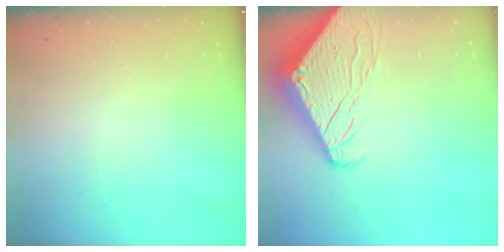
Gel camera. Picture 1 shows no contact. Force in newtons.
{"total": 10.5, "press": 10.4, "slide": 1.2}